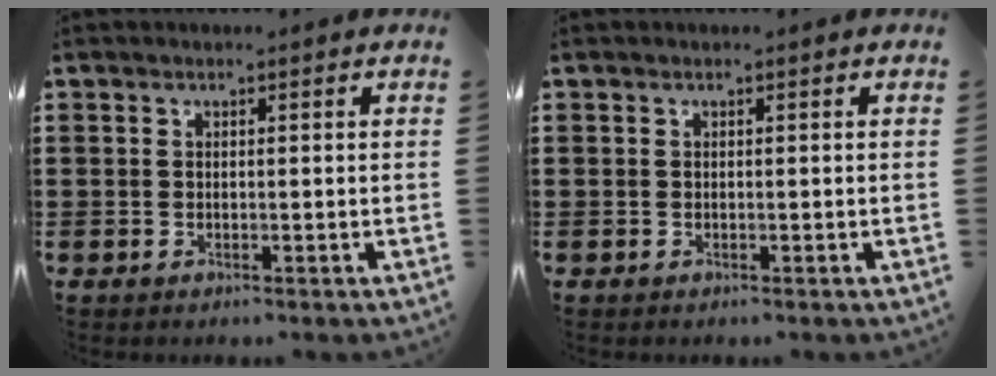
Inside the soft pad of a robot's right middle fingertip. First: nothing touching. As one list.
[{"total": 0.0}]